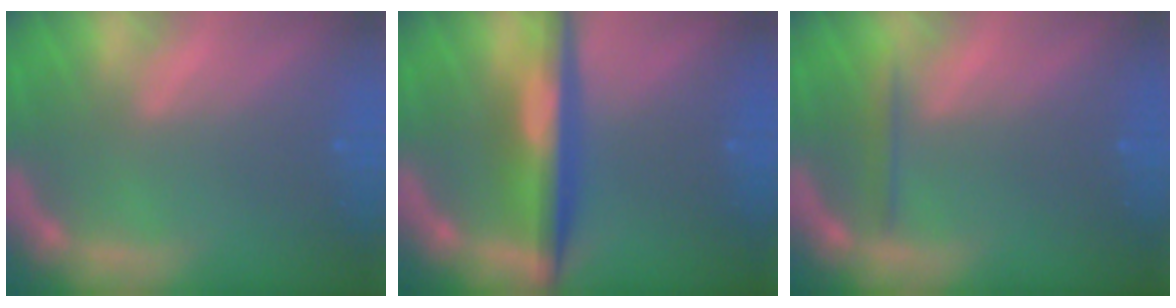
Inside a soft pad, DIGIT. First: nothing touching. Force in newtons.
{"total": 6.0}
{"total": 1.4}